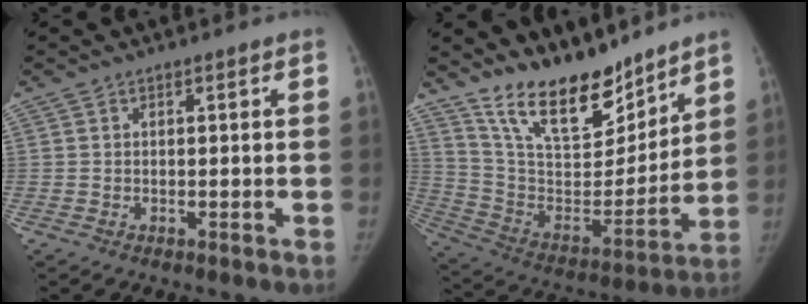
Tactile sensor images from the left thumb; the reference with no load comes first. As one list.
[{"total": 20.0, "force": [16.0, 7.4, 9.4], "torque": [-0.110, -0.104, 0.286]}]